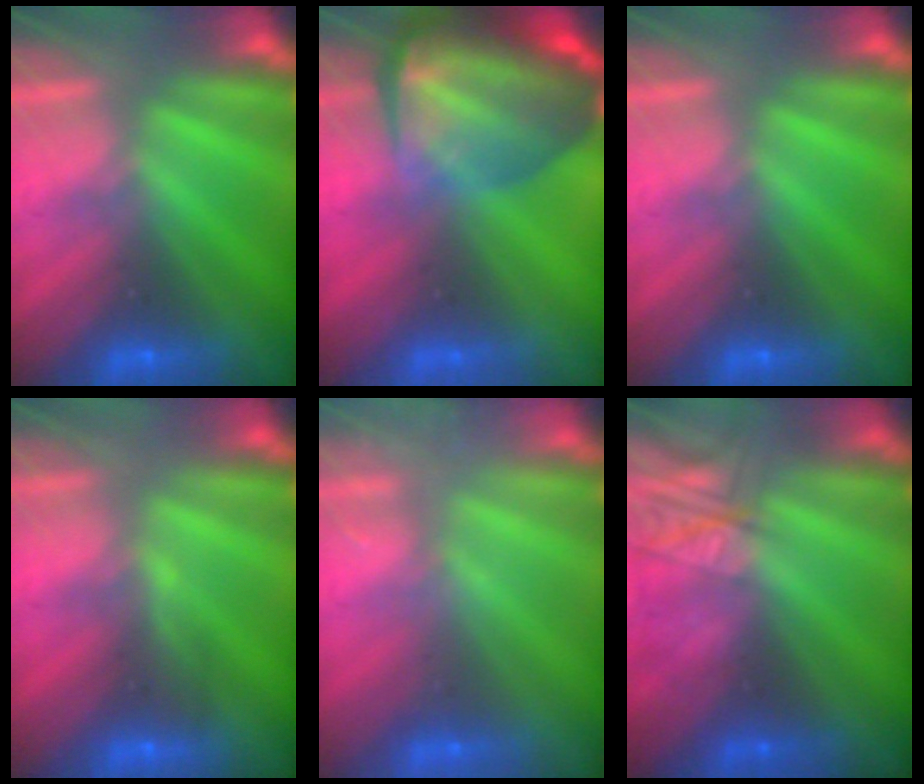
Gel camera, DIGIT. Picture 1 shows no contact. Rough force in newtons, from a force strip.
{"total": 7.8}
{"total": 0.0}
{"total": 3.3}
{"total": 2.5}
{"total": 2.3}